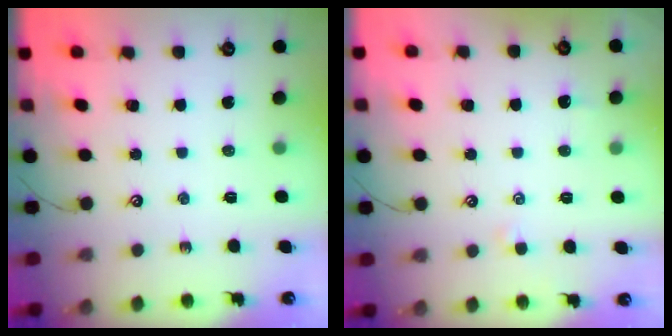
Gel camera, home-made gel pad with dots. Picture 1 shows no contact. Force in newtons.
{"total": 1.4, "press": 1.3, "slide": 0.4}